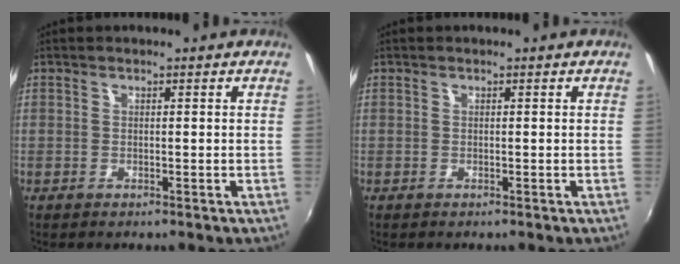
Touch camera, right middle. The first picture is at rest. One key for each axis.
{"total": 0.0}